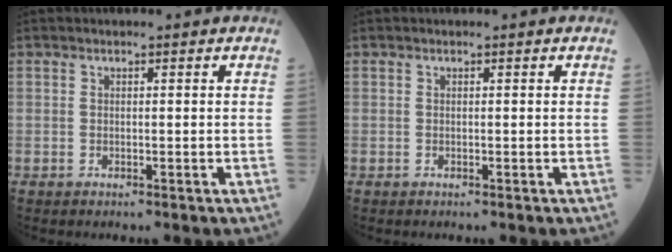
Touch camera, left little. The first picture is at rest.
{"total": 0.0}